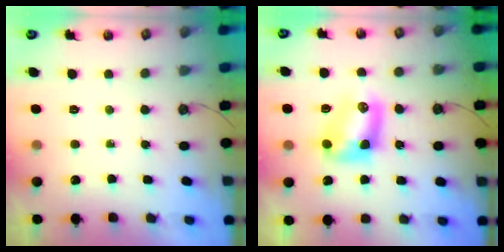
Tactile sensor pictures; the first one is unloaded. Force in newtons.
{"total": 8.9, "press": 8.9, "slide": 0.2}